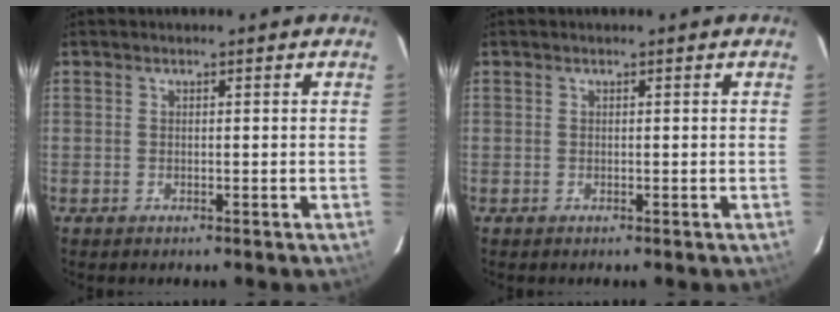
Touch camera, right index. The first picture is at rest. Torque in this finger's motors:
{"motor_torque": [0.00, 0.00, 0.00, 0.00]}